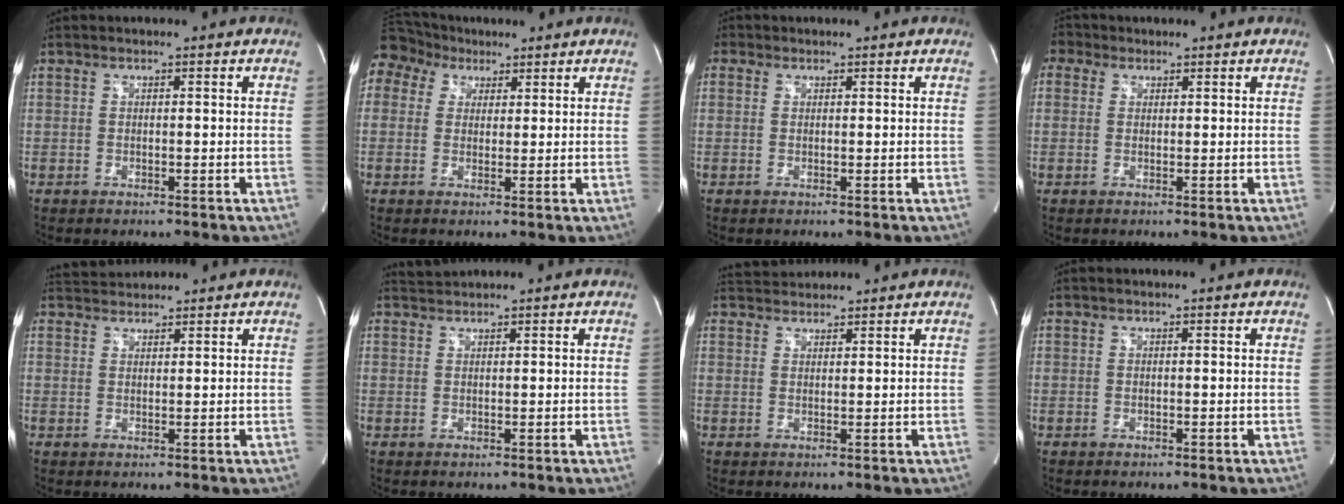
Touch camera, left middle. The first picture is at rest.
{"total": 12.2, "force": [6.9, 9.4, 3.7], "torque": [-0.117, 0.070, 0.134]}
{"total": 1.3, "force": [0.6, 1.1, 0.2], "torque": [0.002, 0.004, 0.005]}
{"total": 3.1, "force": [1.6, 2.6, 0.8], "torque": [-0.017, 0.021, 0.028]}
{"total": 3.9, "force": [3.8, 0.7, 0.2], "torque": [-0.012, 0.028, 0.071]}
{"total": 1.6, "force": [1.5, -0.4, -0.3], "torque": [-0.001, 0.011, 0.039]}
{"total": 3.7, "force": [3.7, 0.7, 0.2], "torque": [-0.011, 0.029, 0.069]}
{"total": 0.0}